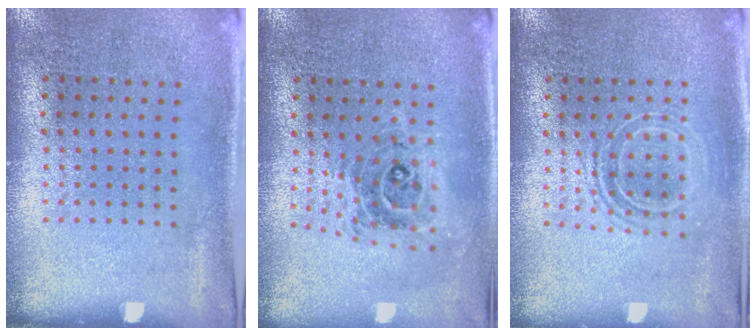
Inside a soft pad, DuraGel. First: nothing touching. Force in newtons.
{"total": 0.9, "press": 0.9, "slide": 0.1}
{"total": 1.6, "press": 1.2, "slide": 1.0}